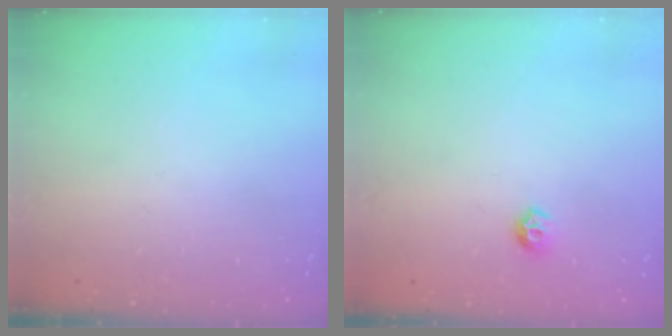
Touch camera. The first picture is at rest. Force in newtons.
{"total": 6.5, "press": 6.4, "slide": 0.9}